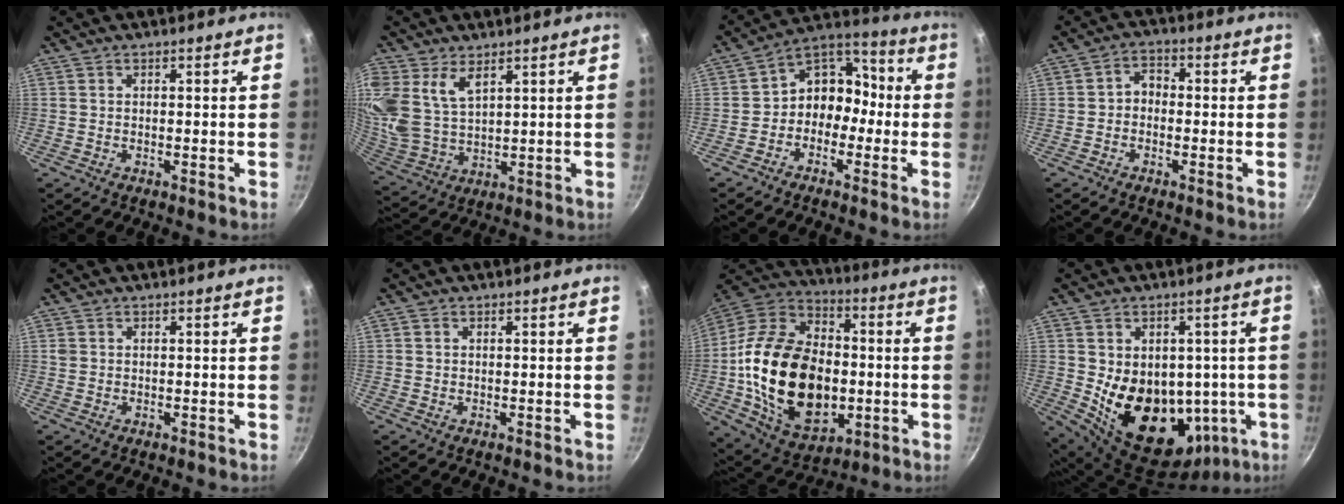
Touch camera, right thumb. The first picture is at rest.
{"total": 14.4, "force": [6.9, 8.9, 8.9], "torque": [-0.206, -0.015, 0.151]}
{"total": 10.1, "force": [-2.3, 8.3, 5.3], "torque": [-0.031, 0.057, -0.060]}
{"total": 3.6, "force": [-0.7, 2.9, 2.1], "torque": [-0.019, 0.018, -0.022]}
{"total": 0.9, "force": [0.2, 0.8, 0.3], "torque": [-0.005, 0.004, 0.003]}
{"total": 0.6, "force": [0.2, 0.5, 0.2], "torque": [-0.002, 0.002, 0.001]}
{"total": 28.4, "force": [-2.9, 18.6, 21.3], "torque": [-0.355, 0.022, -0.045]}
{"total": 19.6, "force": [-1.0, 14.5, 13.2], "torque": [-0.177, -0.013, 0.015]}